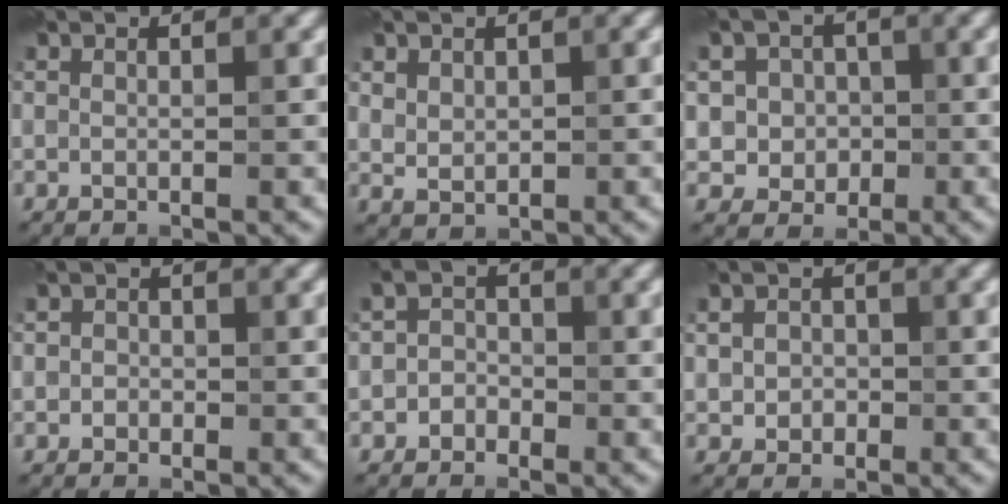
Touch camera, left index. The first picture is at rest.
{"total": 1.8, "force": [0.9, 1.3, 0.7], "torque": [-0.016, -0.004, 0.022]}
{"total": 4.3, "force": [0.0, 4.1, 1.3], "torque": [-0.002, 0.015, -0.012]}
{"total": 1.4, "force": [0.0, 1.3, 0.4], "torque": [0.005, -0.001, -0.014]}
{"total": 1.9, "force": [-0.8, 1.7, 0.5], "torque": [0.000, 0.006, -0.023]}
{"total": 2.7, "force": [0.0, 2.4, 1.2], "torque": [-0.009, 0.001, -0.005]}